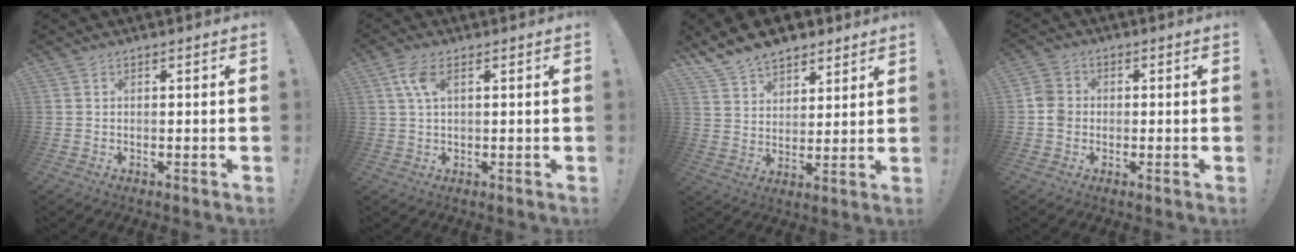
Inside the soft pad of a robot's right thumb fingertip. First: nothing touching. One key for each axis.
{"total": 5.3, "fx": 1.9, "fy": 2.4, "fz": 4.4, "tx": -0.079, "ty": 0.002, "tz": 0.034}
{"total": 10.7, "fx": 8.6, "fy": 5.7, "fz": 2.8, "tx": -0.062, "ty": -0.056, "tz": 0.170}
{"total": 5.1, "fx": -0.9, "fy": 4.5, "fz": 2.2, "tx": -0.034, "ty": 0.015, "tz": -0.016}